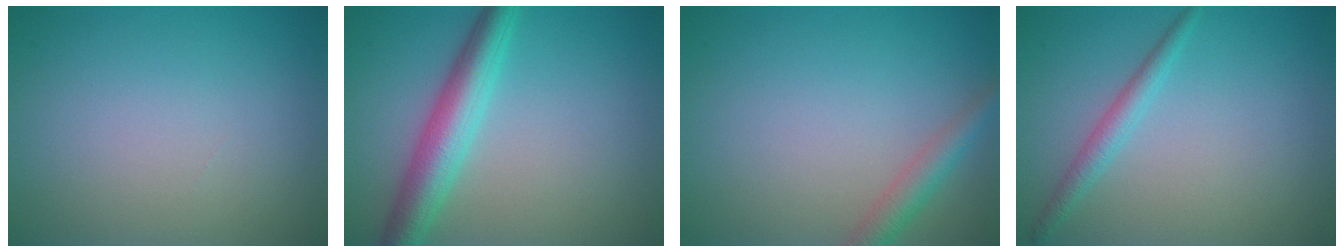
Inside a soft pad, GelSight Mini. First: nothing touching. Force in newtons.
{"total": 5.0, "press": 5.0, "slide": 0.1}
{"total": 2.3, "press": 2.3, "slide": 0.1}
{"total": 1.9, "press": 1.9, "slide": 0.1}